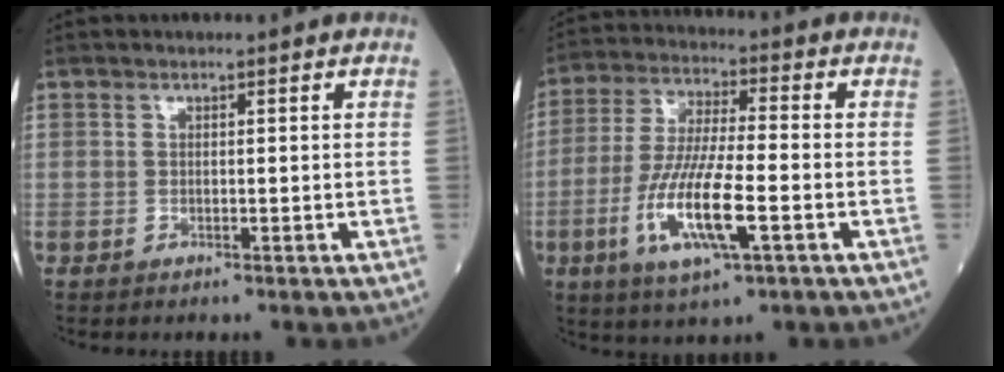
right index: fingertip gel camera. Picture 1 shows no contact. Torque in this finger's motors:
{"motor_torque": [1.34, -0.80, 0.82, 0.21]}